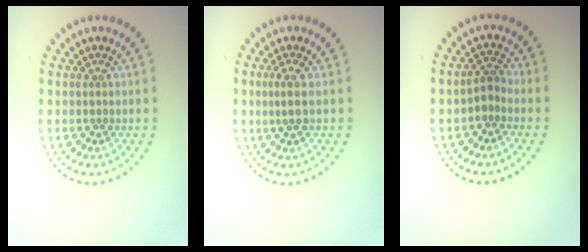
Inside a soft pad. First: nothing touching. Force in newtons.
{"total": 1.8, "press": 1.4, "slide": 1.1}
{"total": 1.6, "press": 1.3, "slide": 0.9}